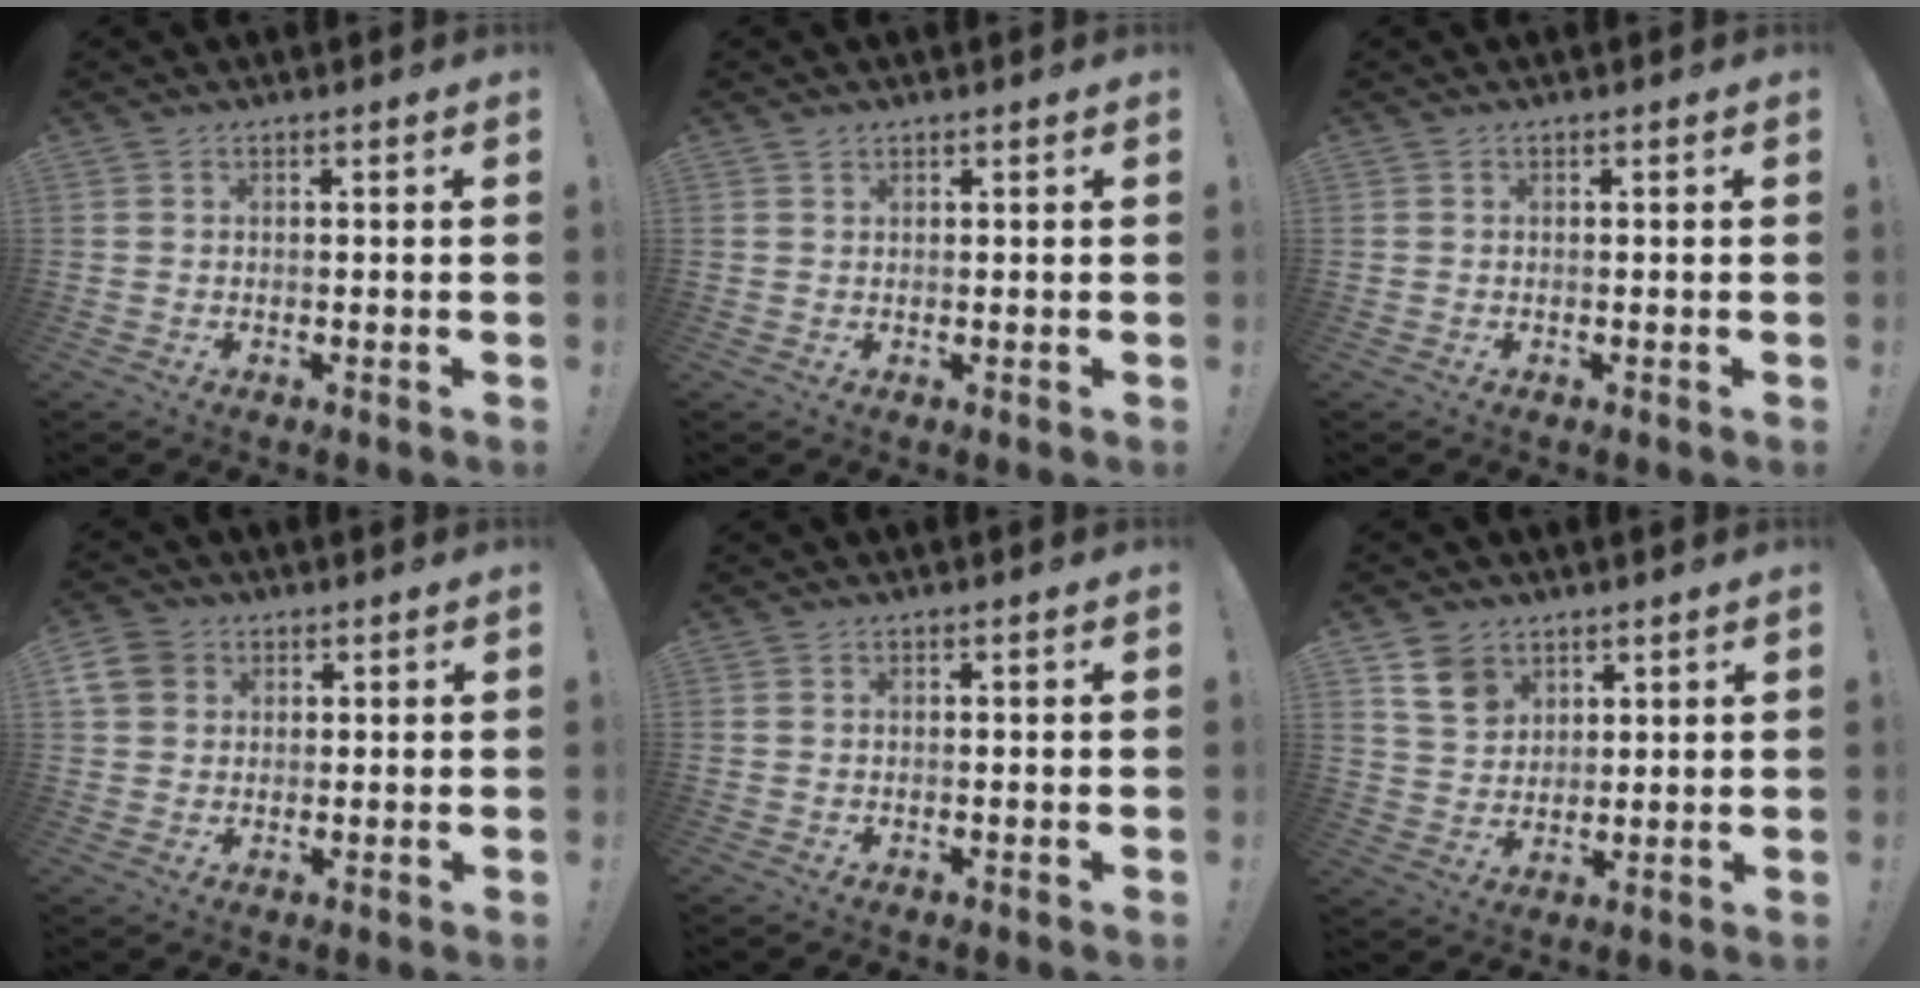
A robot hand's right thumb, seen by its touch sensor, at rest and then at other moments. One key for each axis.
{"total": 1.0, "fx": 0.8, "fy": 0.5, "fz": 0.2, "tx": 0.000, "ty": -0.002, "tz": 0.016}
{"total": 0.0}
{"total": 7.0, "fx": 2.7, "fy": 5.8, "fz": 2.8, "tx": -0.056, "ty": -0.005, "tz": 0.055}
{"total": 0.0}
{"total": 8.8, "fx": 5.3, "fy": 6.4, "fz": 2.8, "tx": -0.035, "ty": -0.031, "tz": 0.104}